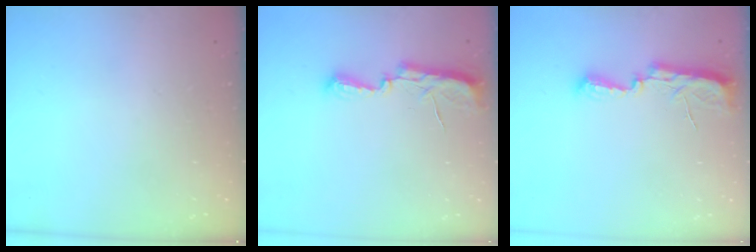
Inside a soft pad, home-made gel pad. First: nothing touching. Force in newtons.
{"total": 8.8, "press": 8.2, "slide": 3.2}
{"total": 10.3, "press": 8.9, "slide": 5.2}